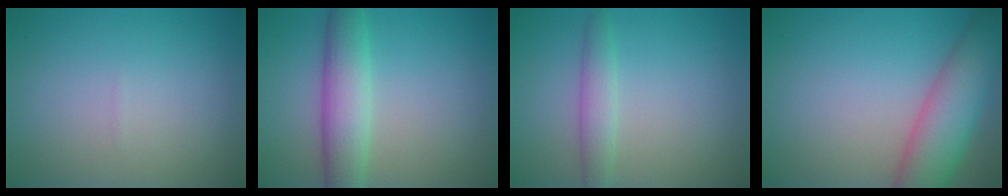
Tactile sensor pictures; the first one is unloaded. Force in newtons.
{"total": 4.8, "press": 4.8, "slide": 0.1}
{"total": 2.1, "press": 2.1, "slide": 0.1}
{"total": 7.3, "press": 7.3, "slide": 0.3}